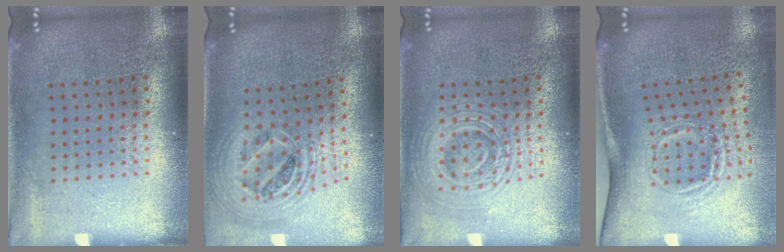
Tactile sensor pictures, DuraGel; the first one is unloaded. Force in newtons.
{"total": 2.3, "press": 1.8, "slide": 1.5}
{"total": 2.8, "press": 2.7, "slide": 0.5}
{"total": 1.8, "press": 1.2, "slide": 1.4}